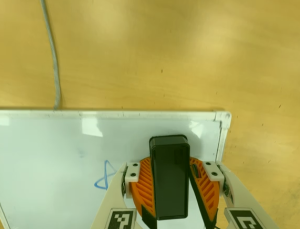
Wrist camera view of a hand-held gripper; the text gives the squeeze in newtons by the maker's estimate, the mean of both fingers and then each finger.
{"total": 11.2, "left": 12.6, "right": 9.9}